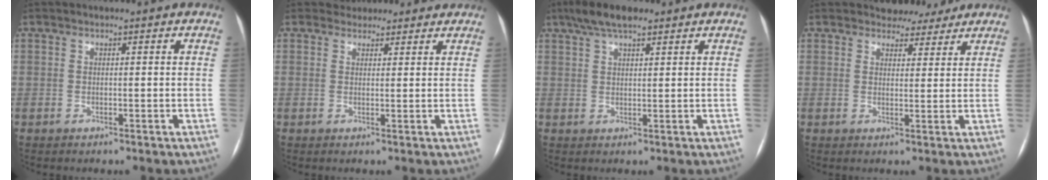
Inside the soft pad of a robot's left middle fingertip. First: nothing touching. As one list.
[{"total": 4.9, "force": [4.3, 2.3, -0.1], "torque": [0.012, 0.014, 0.045]}, {"total": 6.2, "force": [4.4, 1.7, 4.0], "torque": [-0.082, 0.023, 0.078]}, {"total": 4.2, "force": [3.7, 1.9, 0.3], "torque": [0.000, 0.003, 0.044]}]